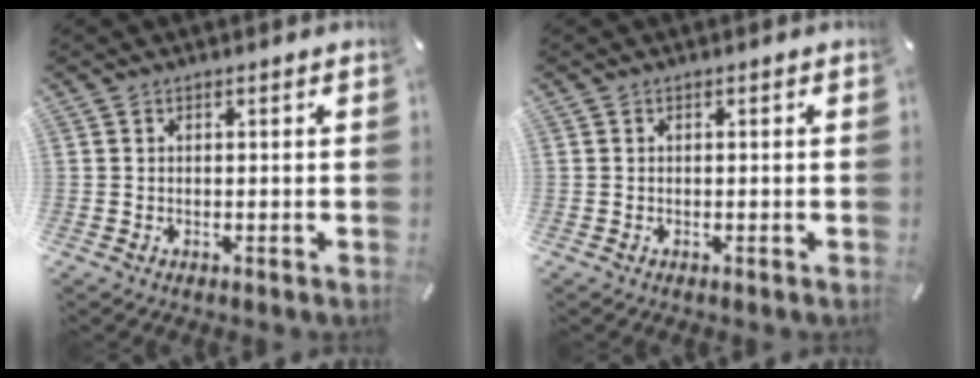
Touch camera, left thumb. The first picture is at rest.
{"total": 0.0}